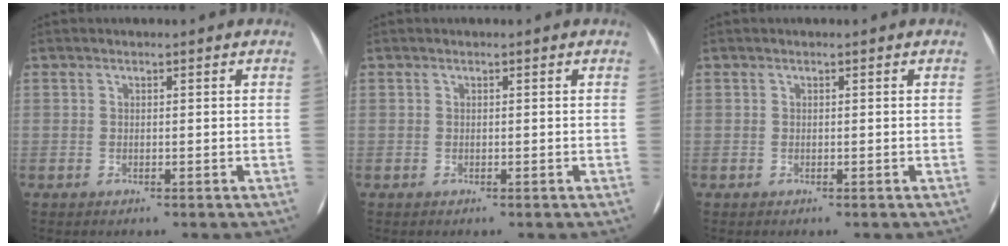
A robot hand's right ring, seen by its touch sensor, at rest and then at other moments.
{"total": 0.0}
{"total": 0.0}